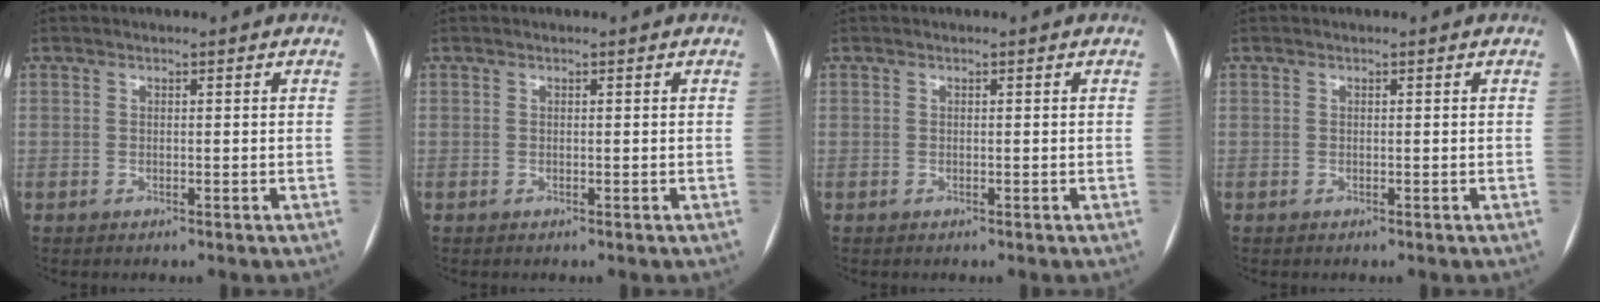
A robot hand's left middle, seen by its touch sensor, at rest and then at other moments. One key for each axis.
{"total": 0.0}
{"total": 0.0}
{"total": 0.0}